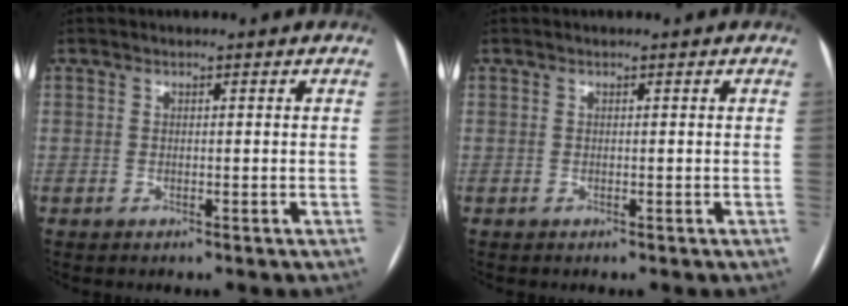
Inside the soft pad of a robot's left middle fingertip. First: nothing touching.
{"total": 0.0}